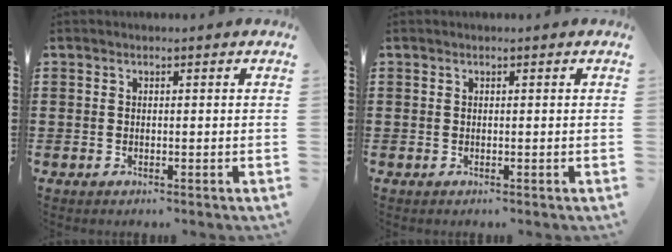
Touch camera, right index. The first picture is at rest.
{"total": 0.0}